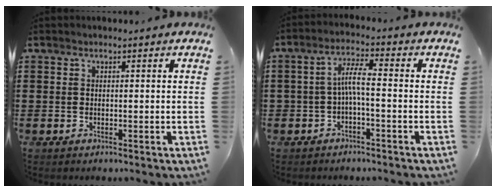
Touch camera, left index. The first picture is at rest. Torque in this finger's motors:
{"motor_torque": [0.37, 0.35, 0.08, 0.03]}